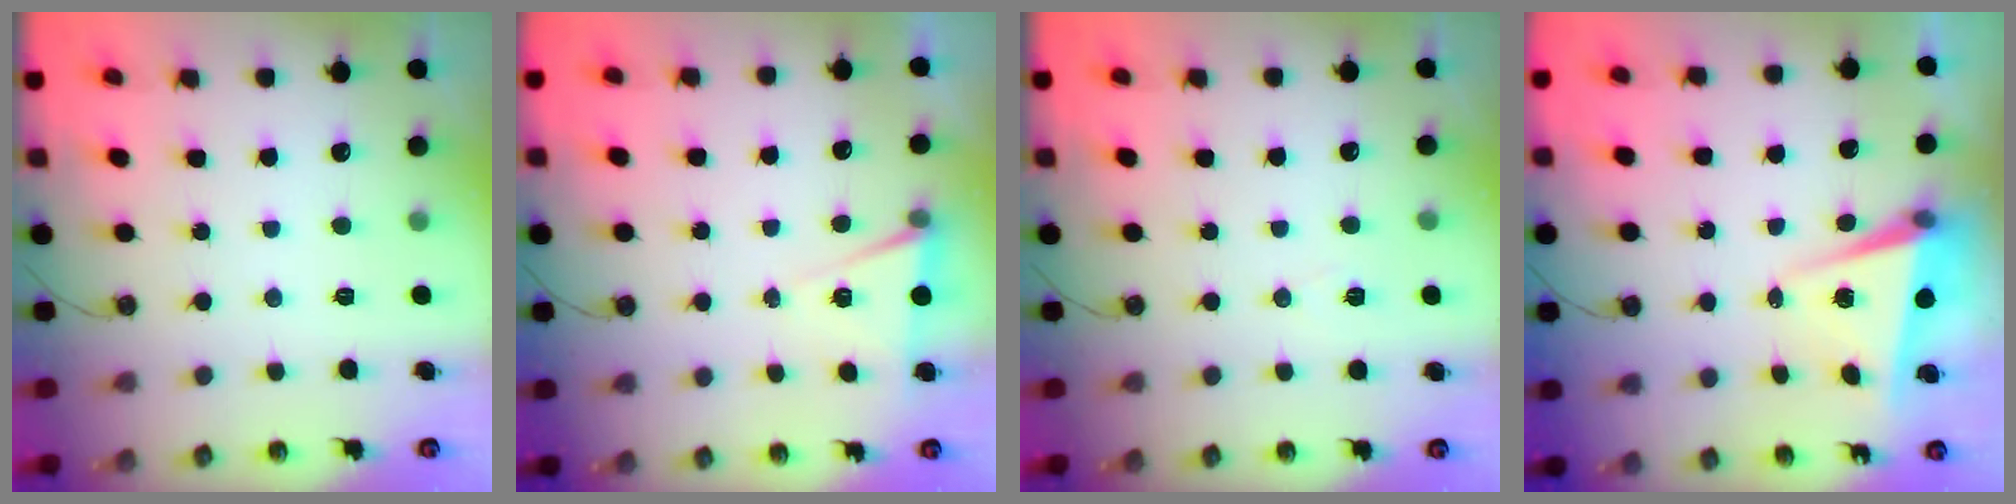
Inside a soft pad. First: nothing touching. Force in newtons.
{"total": 5.5, "press": 3.2, "slide": 4.5}
{"total": 6.2, "press": 4.2, "slide": 4.6}
{"total": 5.5, "press": 5.4, "slide": 0.8}